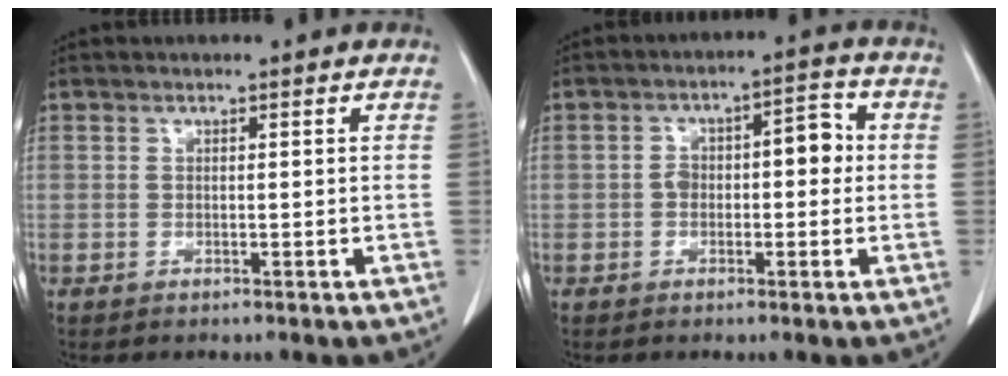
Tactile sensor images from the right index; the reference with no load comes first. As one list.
[{"total": 6.4, "force": [0.0, 3.3, 5.5], "torque": [-0.084, 0.039, -0.001]}]